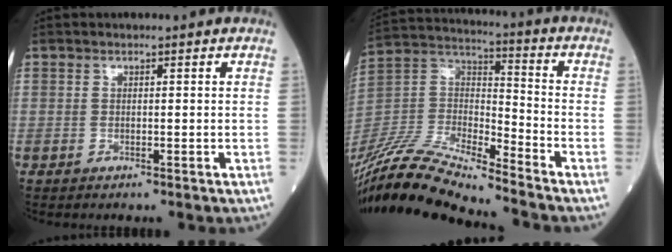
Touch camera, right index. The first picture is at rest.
{"total": 17.7, "force": [-16.4, 0.3, 6.7], "torque": [-0.135, 0.017, -0.309]}